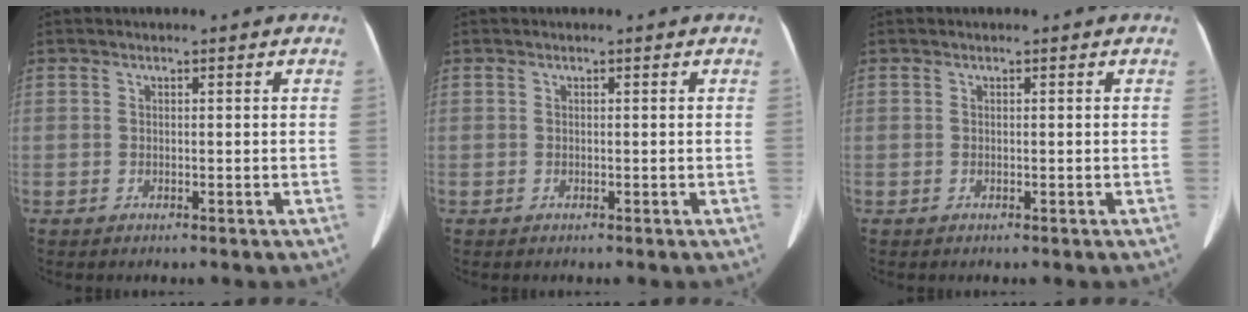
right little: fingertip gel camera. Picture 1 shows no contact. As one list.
[{"total": 0.0}, {"total": 0.0}]